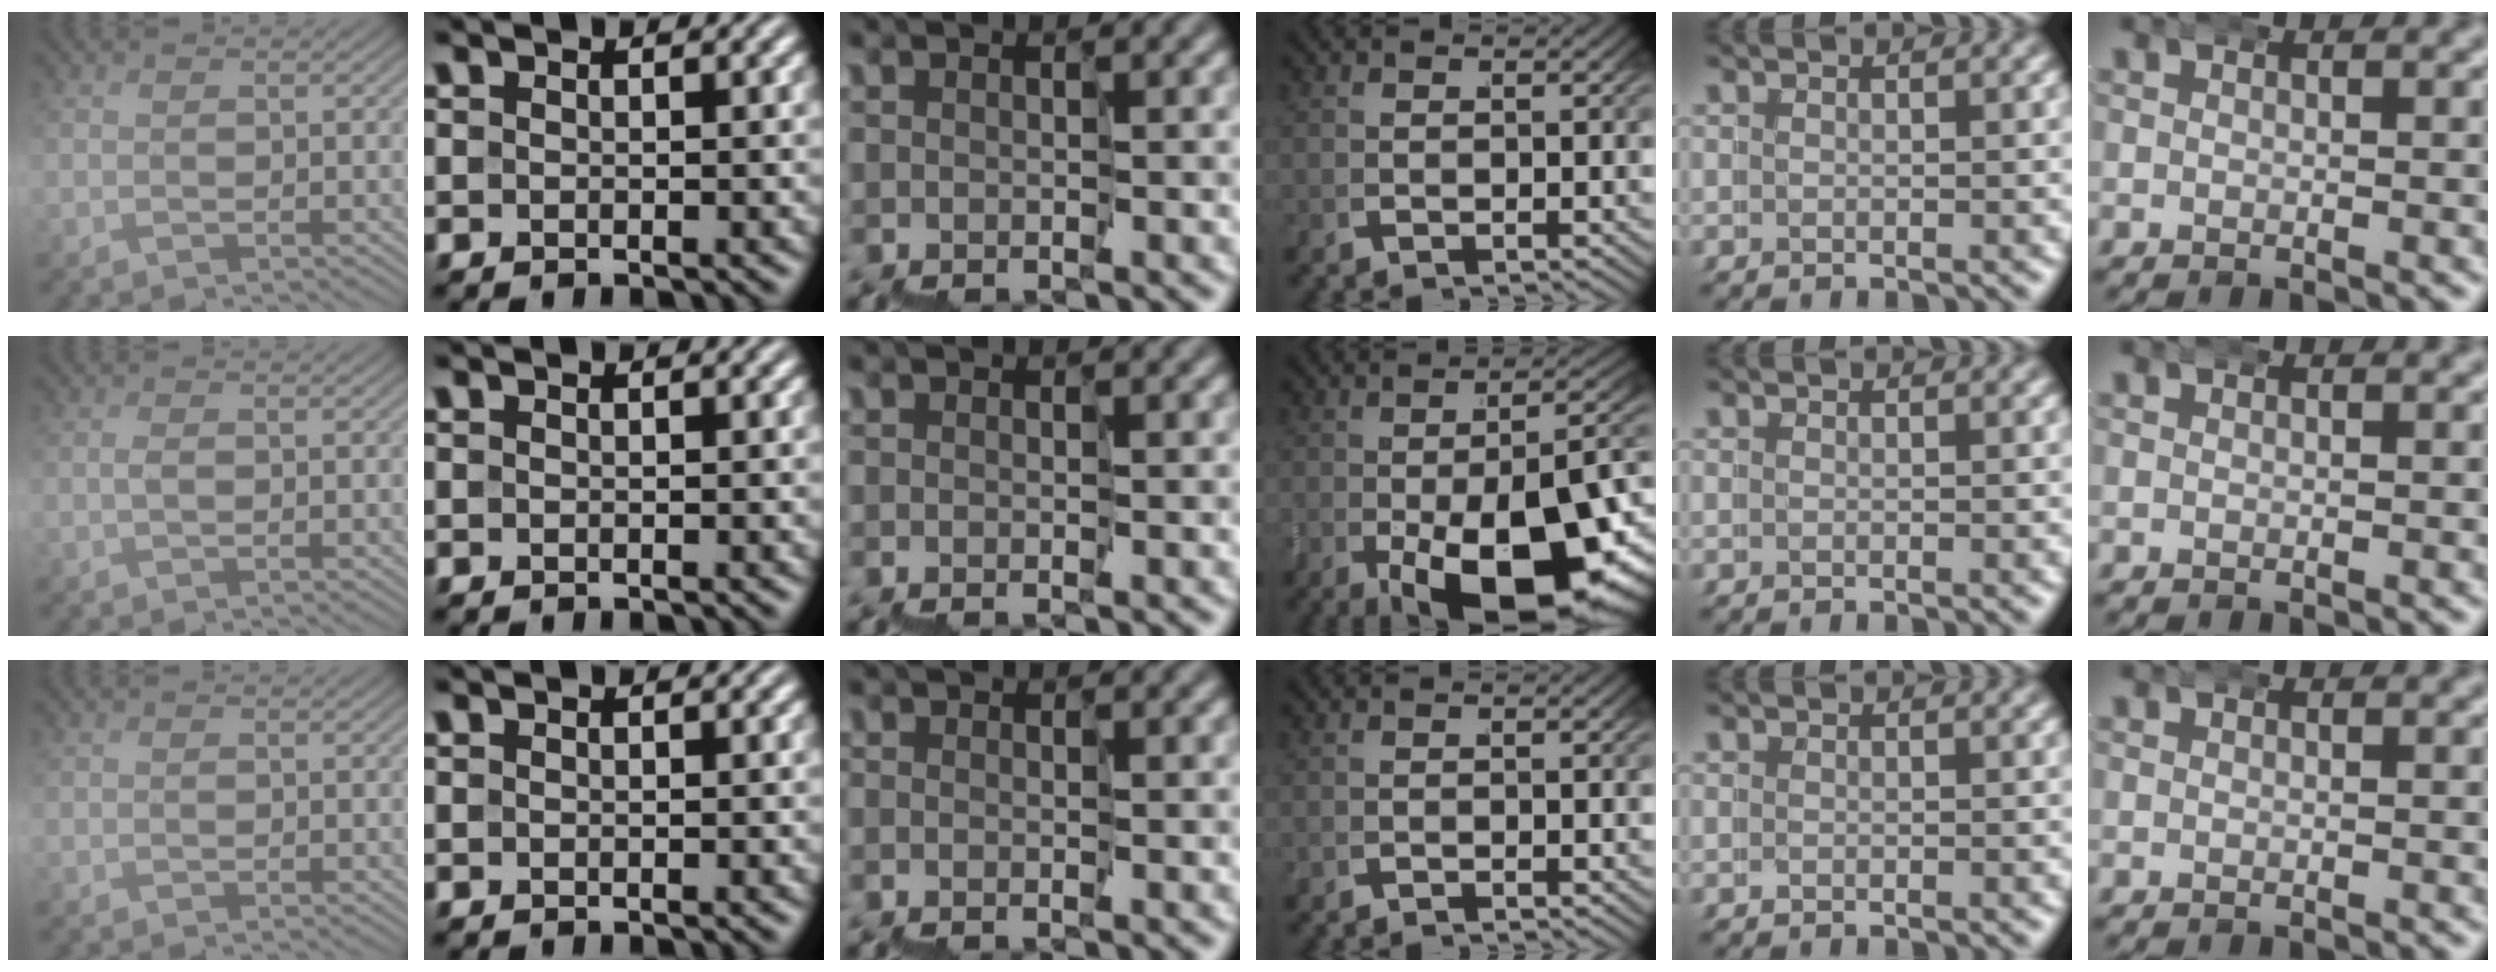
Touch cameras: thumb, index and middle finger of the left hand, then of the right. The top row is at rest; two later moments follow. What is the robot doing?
{"motion": "wrap", "object": "belt"}